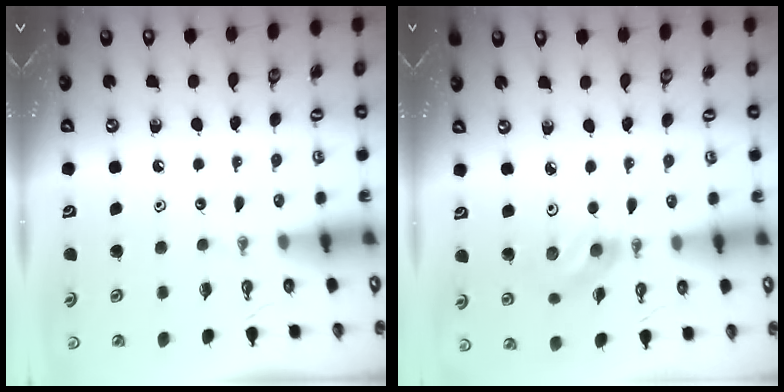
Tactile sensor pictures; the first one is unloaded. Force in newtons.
{"total": 5.0, "press": 4.5, "slide": 2.2}